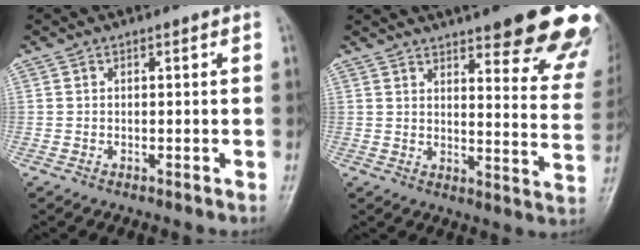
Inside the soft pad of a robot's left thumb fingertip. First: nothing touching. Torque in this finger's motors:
{"motor_torque": [2.18, 1.99, 1.38, -1.39, 0.20]}